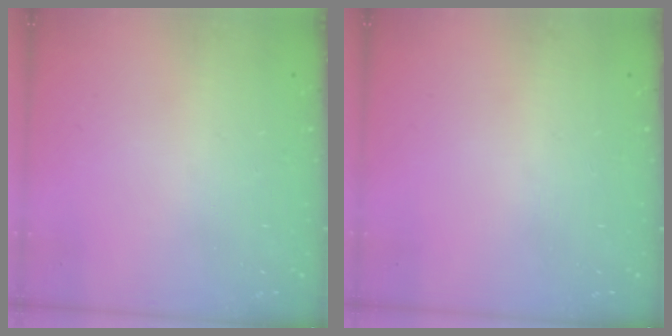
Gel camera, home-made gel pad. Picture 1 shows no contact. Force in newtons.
{"total": 0.0}